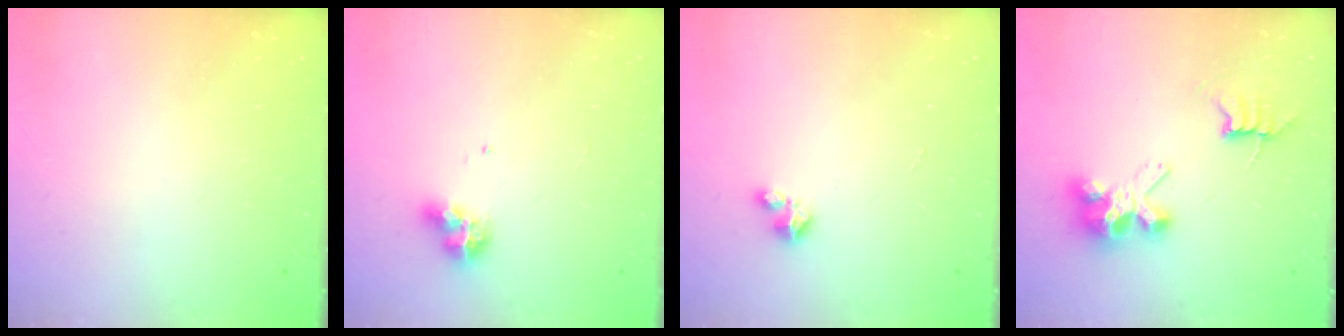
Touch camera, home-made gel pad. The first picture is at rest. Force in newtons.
{"total": 7.8, "press": 7.7, "slide": 1.1}
{"total": 1.5, "press": 1.5, "slide": 0.2}
{"total": 7.3, "press": 7.3, "slide": 0.6}